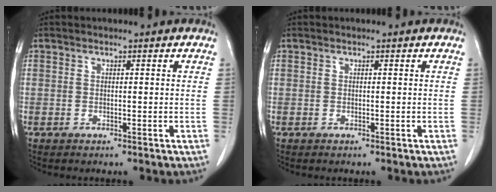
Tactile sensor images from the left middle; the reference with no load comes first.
{"total": 0.0}